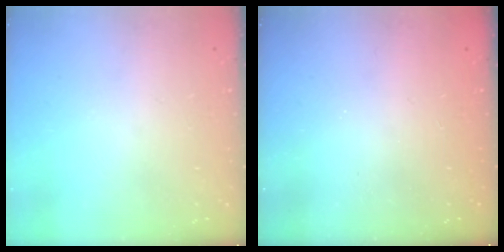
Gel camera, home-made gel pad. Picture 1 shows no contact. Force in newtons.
{"total": 2.3, "press": 2.2, "slide": 0.8}